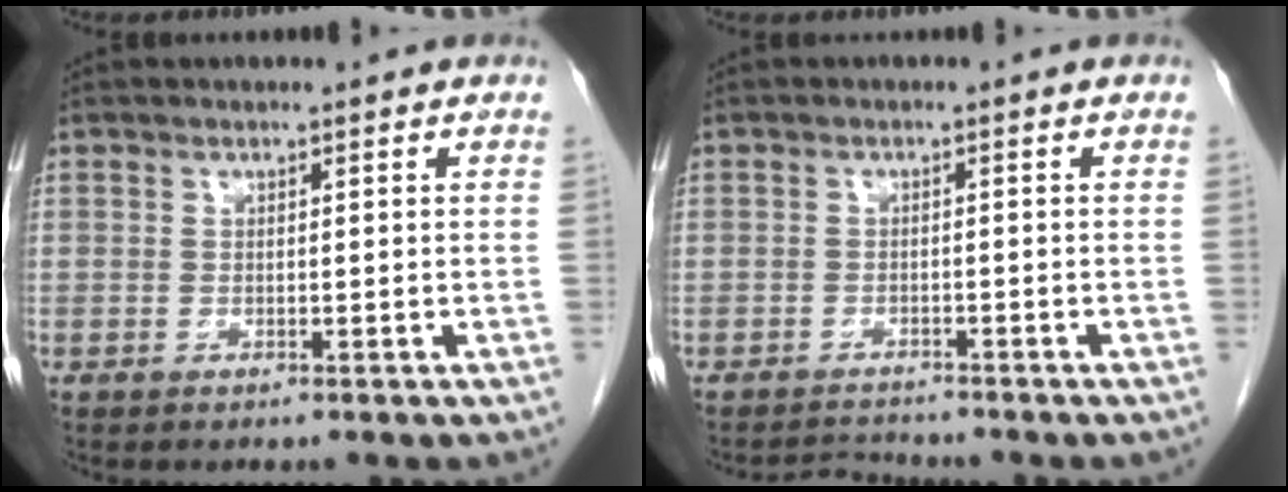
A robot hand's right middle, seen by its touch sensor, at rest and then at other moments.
{"total": 2.1, "force": [-2.1, 0.0, -0.5], "torque": [0.005, -0.015, -0.032]}